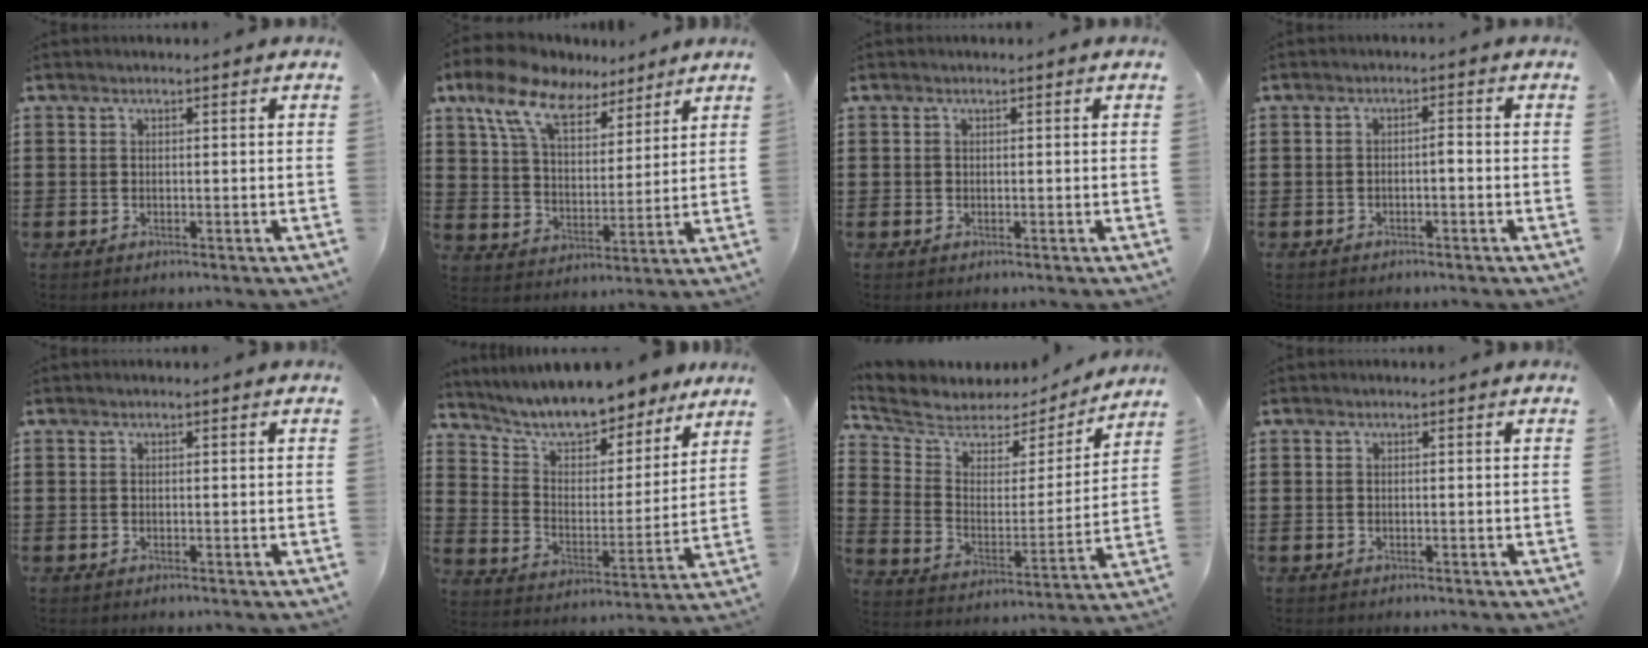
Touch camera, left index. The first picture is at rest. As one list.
[{"total": 10.3, "force": [7.7, 4.2, 5.4], "torque": [-0.137, -0.013, 0.141]}, {"total": 0.0}, {"total": 1.2, "force": [-0.7, 0.2, 1.0], "torque": [-0.021, 0.001, -0.014]}, {"total": 0.0}, {"total": 9.0, "force": [8.4, 1.4, 2.6], "torque": [-0.090, -0.055, 0.149]}, {"total": 5.1, "force": [4.2, 2.8, 0.7], "torque": [-0.053, -0.033, 0.068]}, {"total": 0.0}]